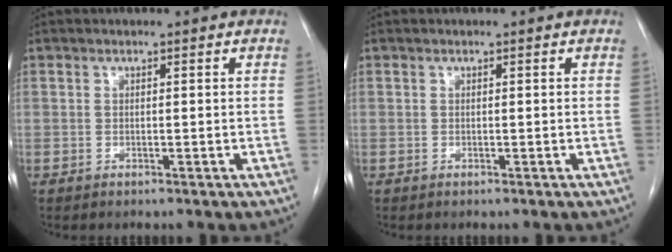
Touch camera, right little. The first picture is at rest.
{"total": 0.0}